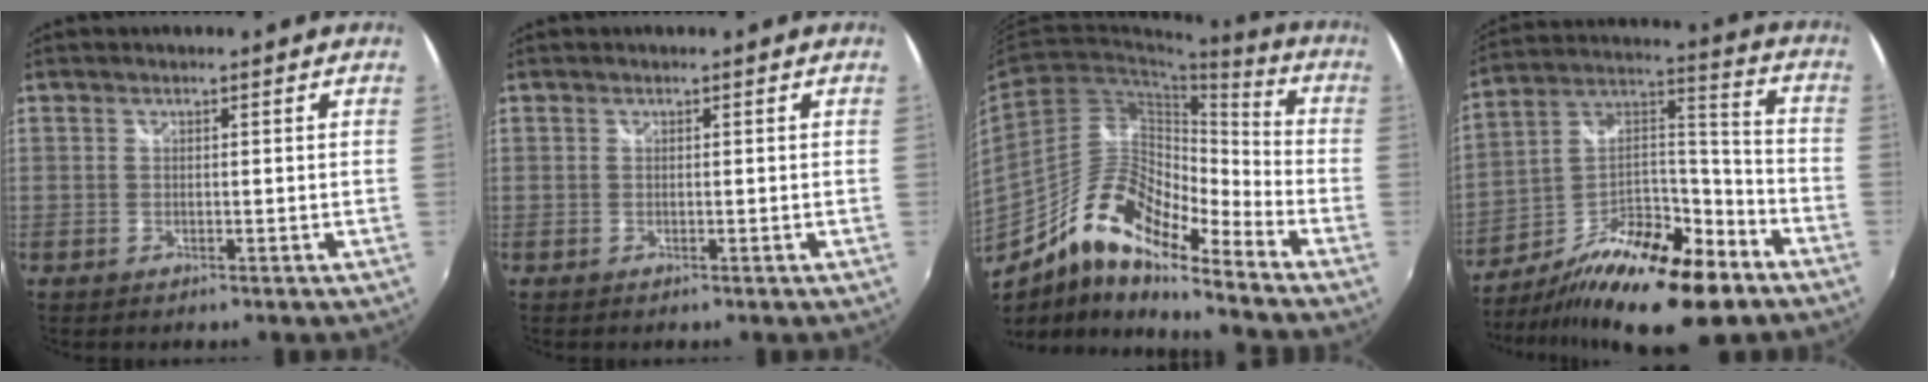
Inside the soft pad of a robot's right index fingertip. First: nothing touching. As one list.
[{"total": 0.0}, {"total": 14.6, "force": [-10.6, 3.8, 9.2], "torque": [-0.163, 0.009, -0.207]}, {"total": 23.9, "force": [-15.9, 7.9, 16.1], "torque": [-0.283, -0.011, -0.262]}]